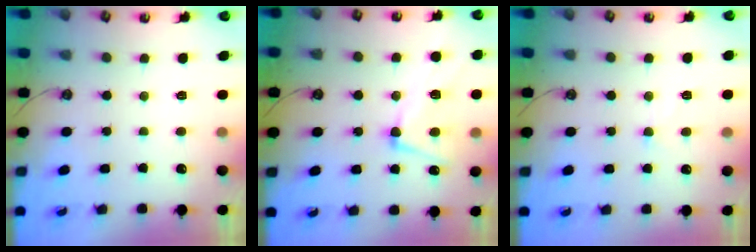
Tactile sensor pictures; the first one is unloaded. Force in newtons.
{"total": 4.7, "press": 4.6, "slide": 1.1}
{"total": 1.5, "press": 1.4, "slide": 0.4}